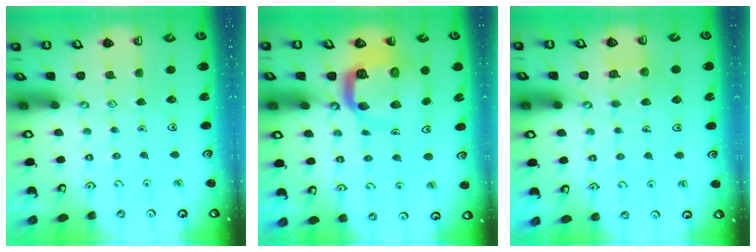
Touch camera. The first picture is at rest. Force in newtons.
{"total": 10.6, "press": 10.6, "slide": 1.3}
{"total": 5.4, "press": 5.4, "slide": 0.3}